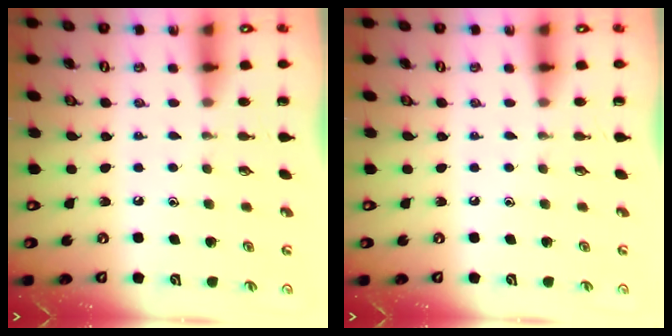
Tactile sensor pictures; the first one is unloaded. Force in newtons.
{"total": 0.0}